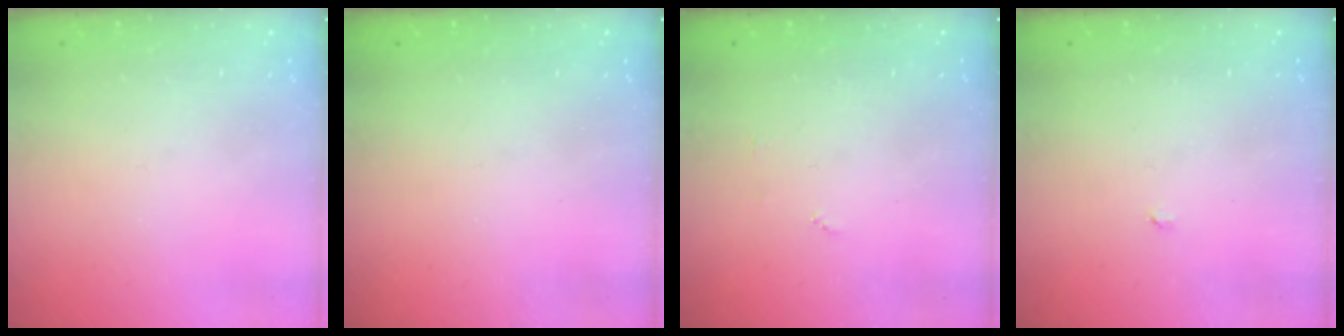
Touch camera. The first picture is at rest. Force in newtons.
{"total": 0.0}
{"total": 3.7, "press": 3.7, "slide": 0.4}
{"total": 2.9, "press": 2.9, "slide": 0.3}